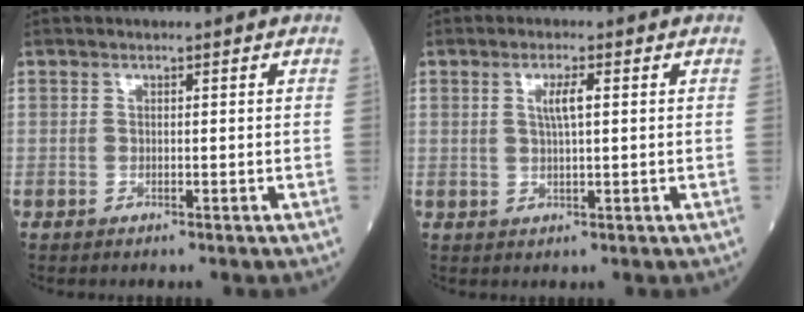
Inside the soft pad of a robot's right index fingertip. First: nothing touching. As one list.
[{"total": 3.1, "force": [0.9, 0.2, 2.9], "torque": [-0.057, 0.001, 0.016]}]